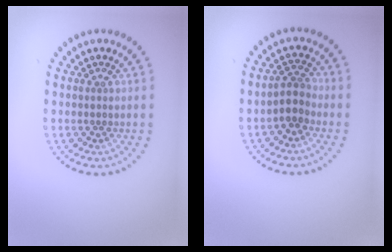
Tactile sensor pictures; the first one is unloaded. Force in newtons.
{"total": 2.1, "press": 1.8, "slide": 1.1}